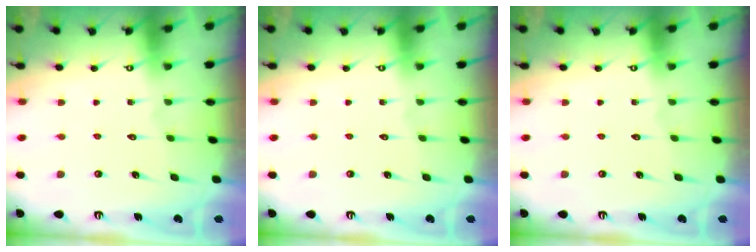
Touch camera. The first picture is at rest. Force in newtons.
{"total": 0.0}
{"total": 0.0}